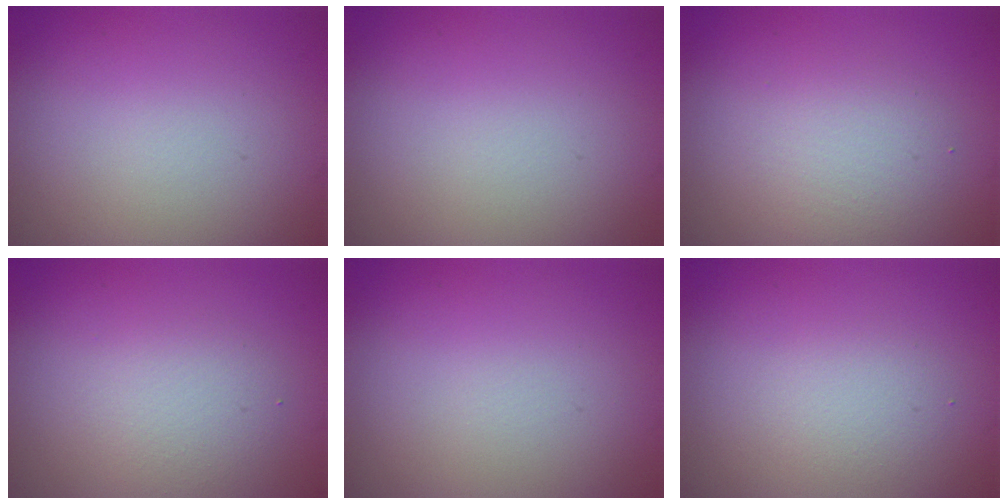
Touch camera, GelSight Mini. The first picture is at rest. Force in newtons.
{"total": 0.0}
{"total": 2.6, "press": 2.6, "slide": 0.1}
{"total": 2.3, "press": 2.3, "slide": 0.1}
{"total": 0.0}
{"total": 1.7, "press": 1.7, "slide": 0.2}